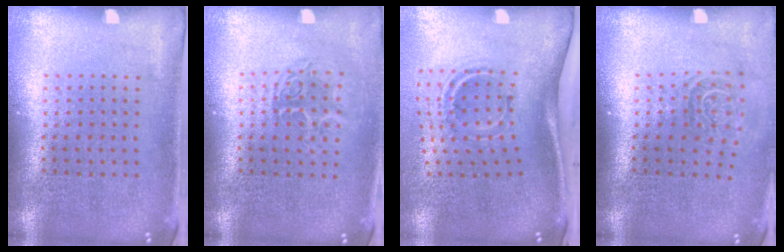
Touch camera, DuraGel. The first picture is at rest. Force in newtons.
{"total": 1.5, "press": 1.2, "slide": 0.8}
{"total": 2.2, "press": 1.2, "slide": 1.8}
{"total": 1.6, "press": 1.1, "slide": 1.1}